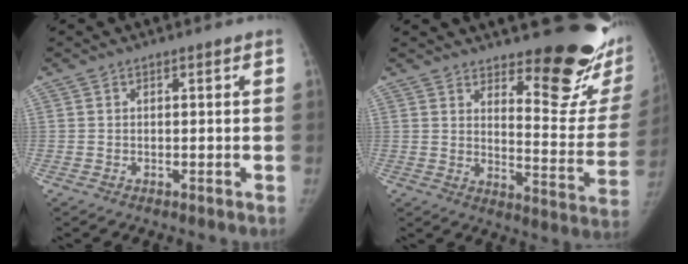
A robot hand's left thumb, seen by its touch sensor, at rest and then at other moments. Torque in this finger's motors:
{"motor_torque": [0.32, 0.26, 1.30, -1.20, 0.02]}